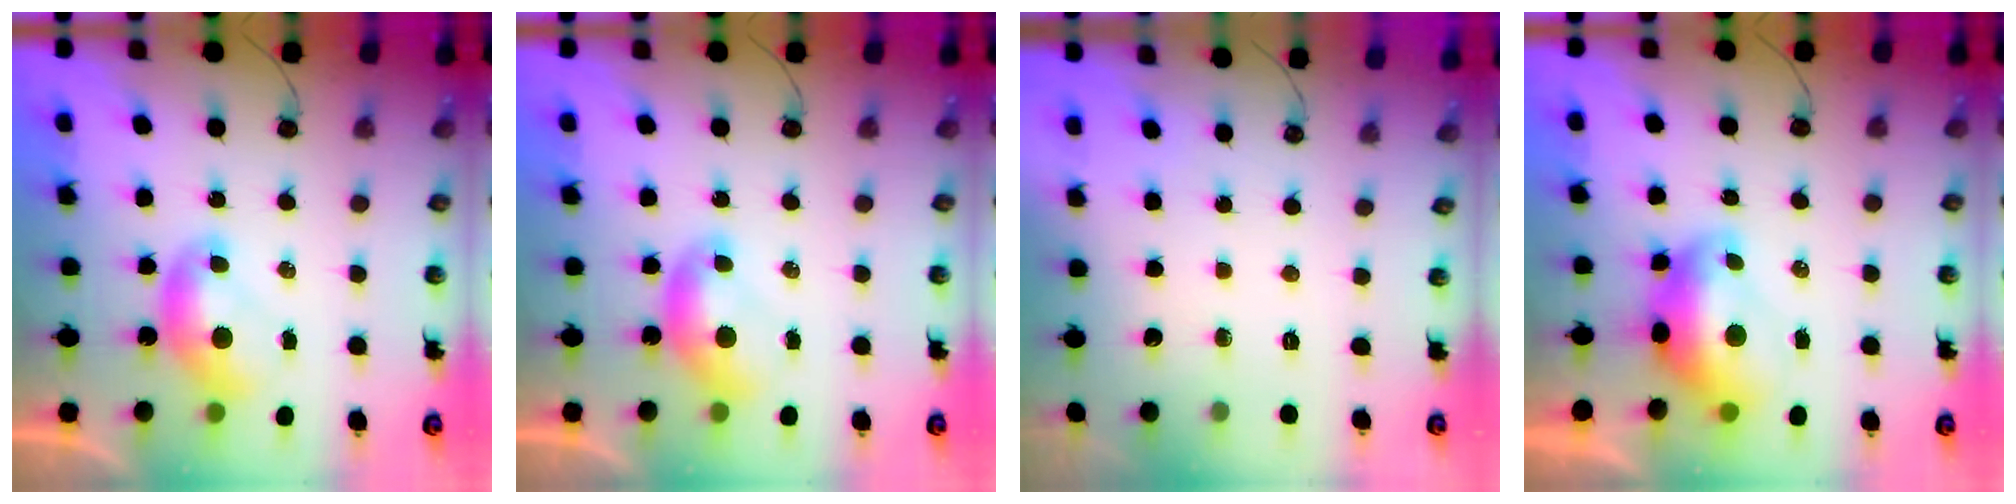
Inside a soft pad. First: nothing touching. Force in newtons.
{"total": 0.0}
{"total": 0.0}
{"total": 2.9, "press": 2.8, "slide": 0.7}